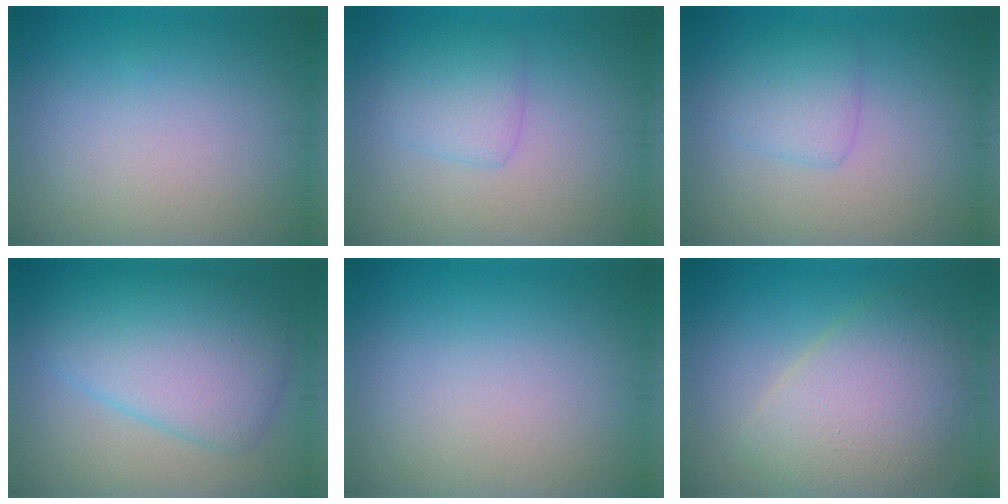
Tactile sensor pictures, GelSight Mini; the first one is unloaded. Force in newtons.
{"total": 2.4, "press": 2.4, "slide": 0.1}
{"total": 2.4, "press": 2.4, "slide": 0.1}
{"total": 7.5, "press": 7.5, "slide": 0.1}
{"total": 0.0}
{"total": 5.7, "press": 5.7, "slide": 0.3}